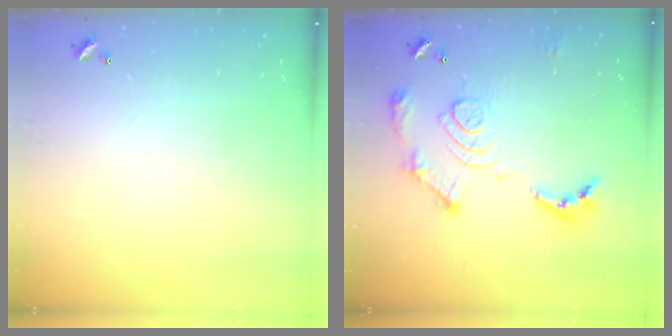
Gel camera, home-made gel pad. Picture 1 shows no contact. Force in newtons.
{"total": 16.8, "press": 16.7, "slide": 1.6}